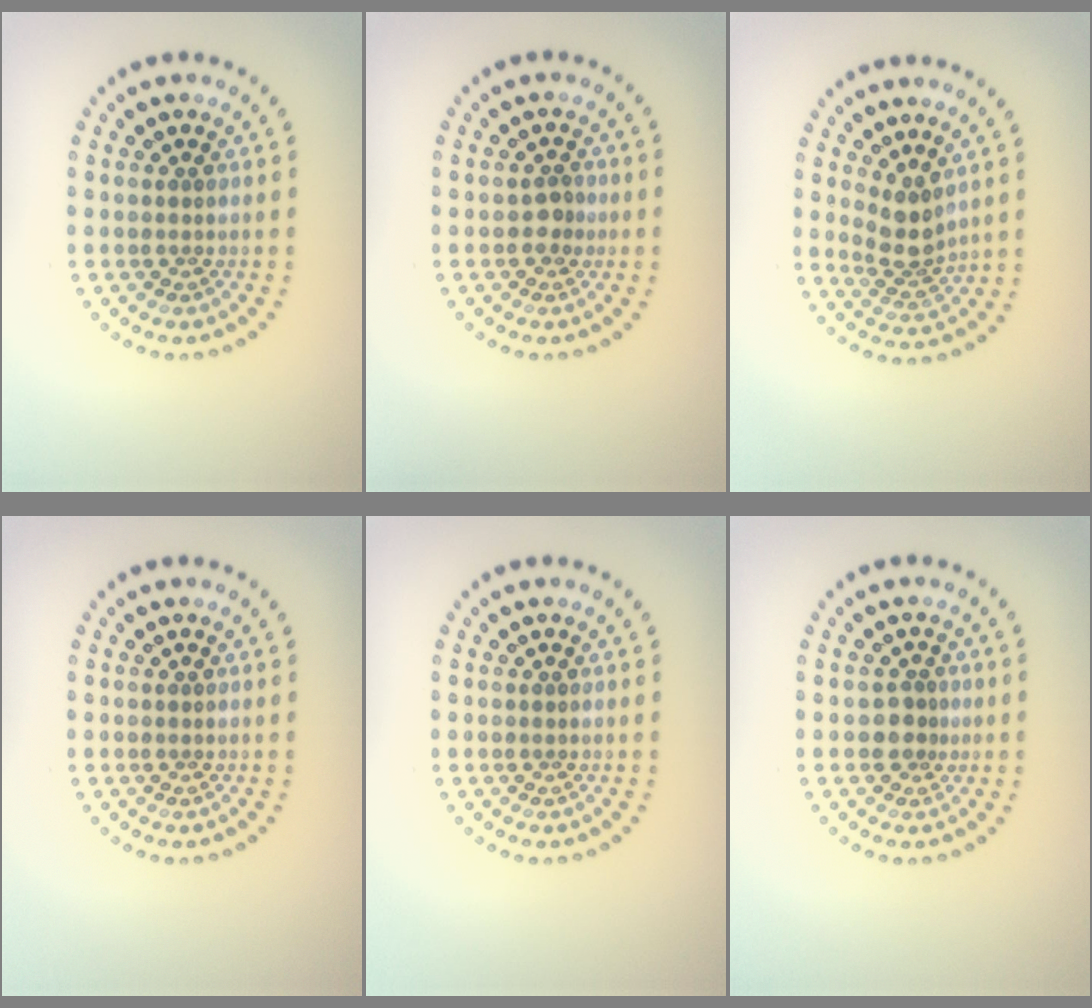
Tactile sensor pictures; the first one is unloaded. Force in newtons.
{"total": 1.5, "press": 1.3, "slide": 0.6}
{"total": 2.9, "press": 2.4, "slide": 1.7}
{"total": 0.0}
{"total": 0.0}
{"total": 1.9, "press": 1.5, "slide": 1.1}